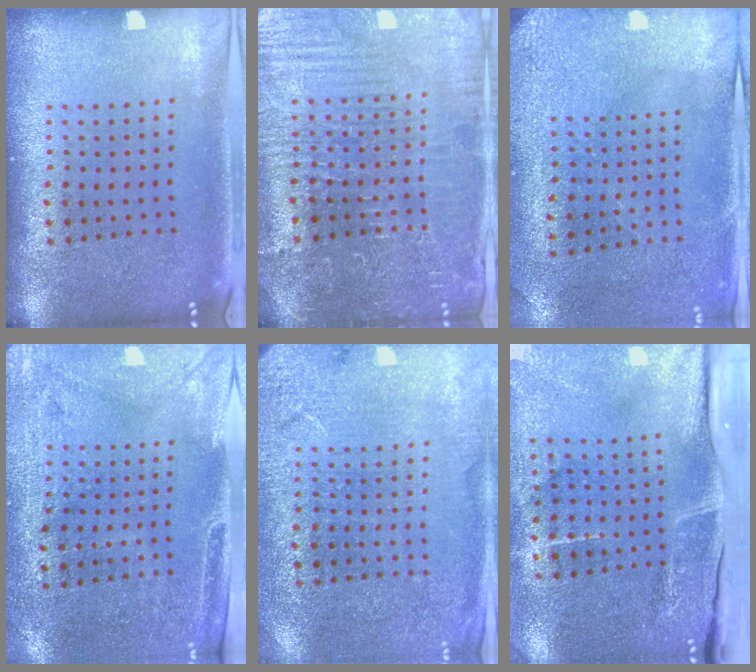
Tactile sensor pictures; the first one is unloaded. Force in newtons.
{"total": 4.3, "press": 4.2, "slide": 1.3}
{"total": 3.0, "press": 2.5, "slide": 1.7}
{"total": 2.9, "press": 2.5, "slide": 1.6}
{"total": 2.7, "press": 2.6, "slide": 0.4}
{"total": 4.9, "press": 3.9, "slide": 3.0}